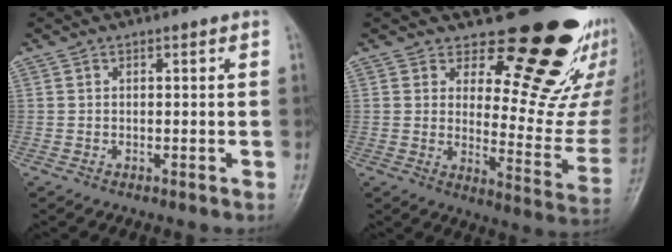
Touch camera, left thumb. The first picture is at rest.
{"total": 21.5, "force": [15.2, 9.0, 12.4], "torque": [-0.114, -0.130, 0.195]}